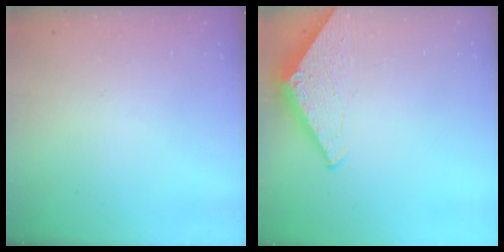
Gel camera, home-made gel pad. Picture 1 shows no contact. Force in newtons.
{"total": 2.8, "press": 2.8, "slide": 0.2}